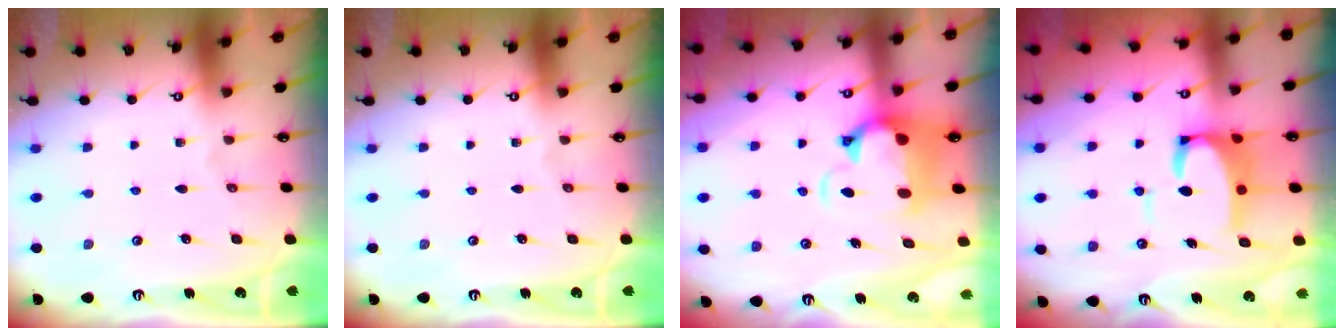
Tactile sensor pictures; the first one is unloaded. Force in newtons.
{"total": 0.0}
{"total": 3.2, "press": 2.8, "slide": 1.5}
{"total": 7.4, "press": 7.3, "slide": 1.3}